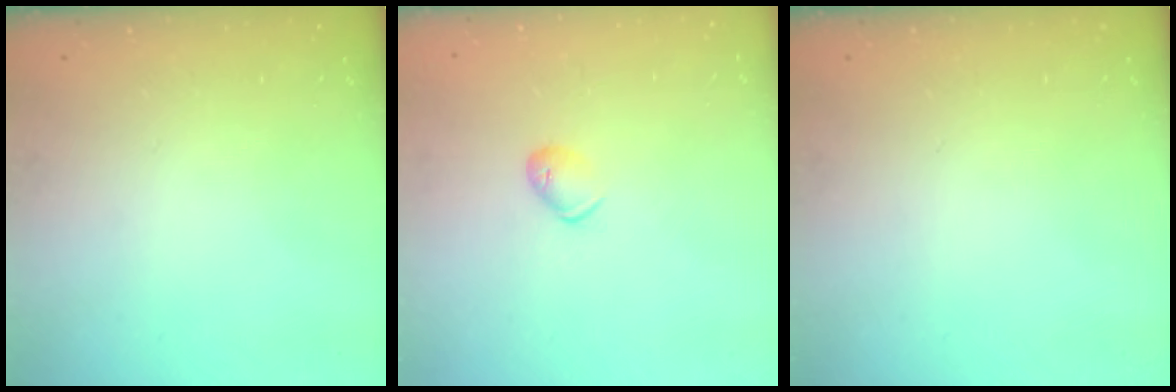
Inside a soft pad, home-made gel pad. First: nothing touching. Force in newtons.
{"total": 5.4, "press": 5.2, "slide": 1.1}
{"total": 0.0}